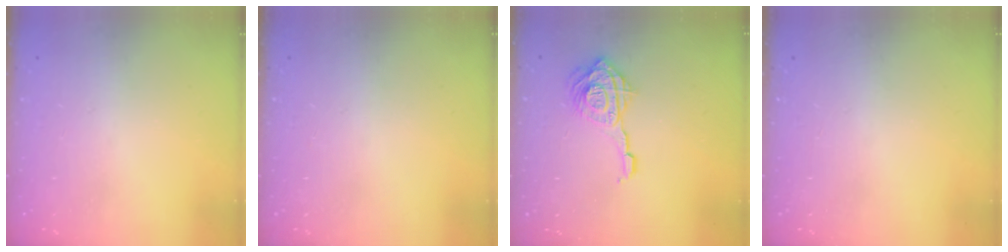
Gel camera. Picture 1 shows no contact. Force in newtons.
{"total": 0.0}
{"total": 12.8, "press": 12.7, "slide": 1.4}
{"total": 0.0}